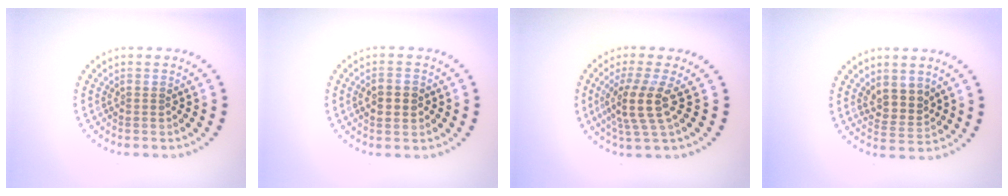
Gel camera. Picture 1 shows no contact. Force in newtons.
{"total": 2.2, "press": 2.2, "slide": 0.1}
{"total": 3.8, "press": 2.9, "slide": 2.5}
{"total": 2.5, "press": 2.1, "slide": 1.3}